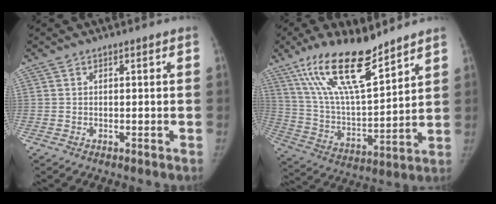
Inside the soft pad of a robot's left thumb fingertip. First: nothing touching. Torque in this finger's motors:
{"motor_torque": [0.28, 0.22, 1.54, -1.23, 0.38]}